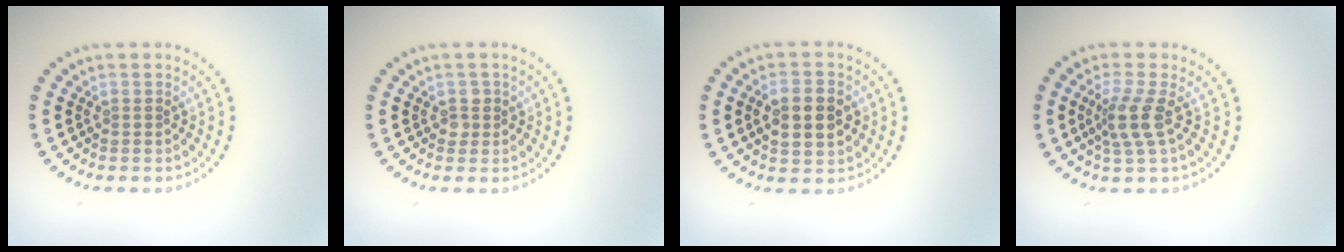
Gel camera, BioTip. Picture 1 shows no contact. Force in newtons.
{"total": 1.0, "press": 0.9, "slide": 0.3}
{"total": 4.6, "press": 4.6, "slide": 0.1}
{"total": 2.7, "press": 2.0, "slide": 1.9}